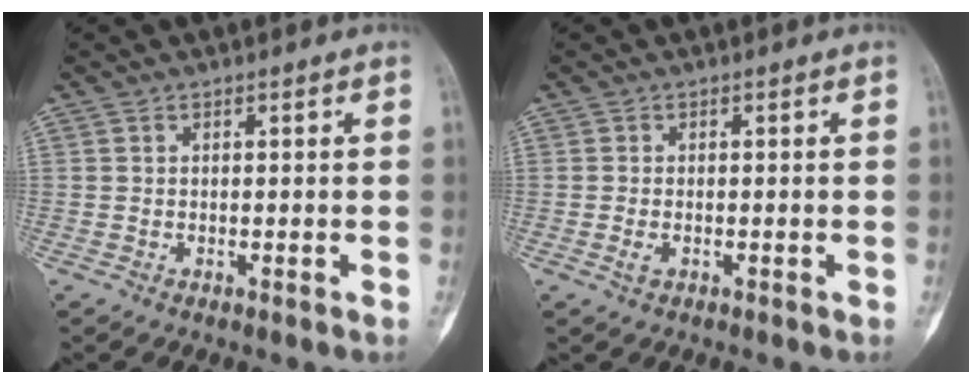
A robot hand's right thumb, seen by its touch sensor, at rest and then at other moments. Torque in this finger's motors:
{"motor_torque": [-0.09, 0.24, -0.19, 0.08, 0.01]}